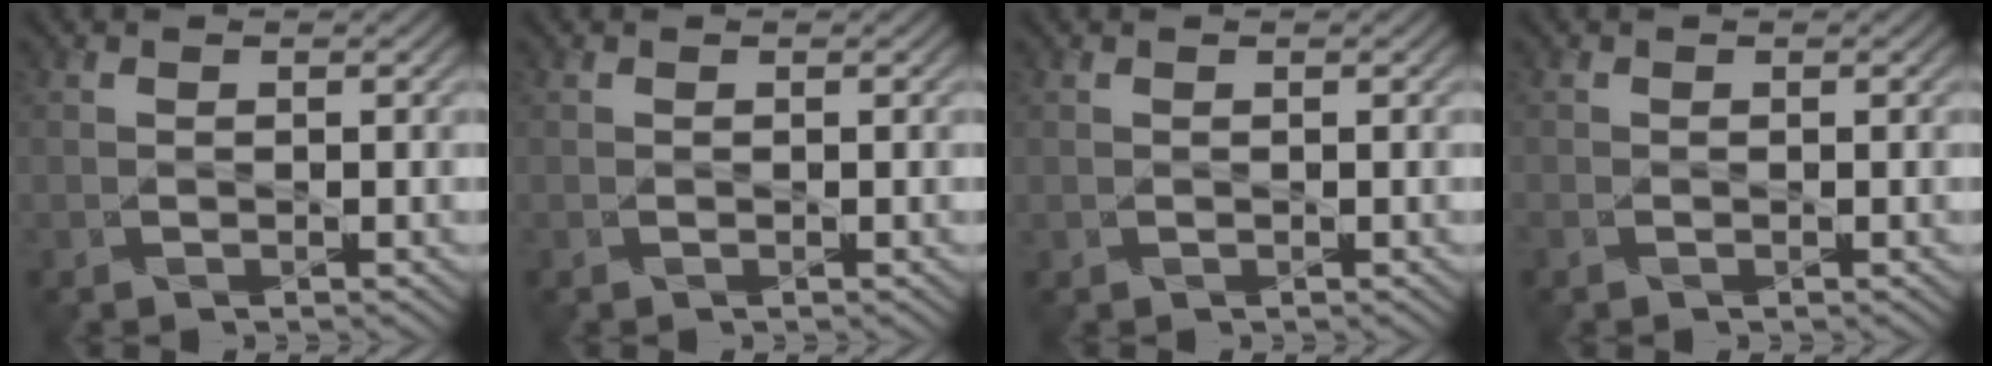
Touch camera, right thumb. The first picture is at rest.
{"total": 0.0}
{"total": 0.0}
{"total": 0.7, "force": [-0.5, 0.3, 0.2], "torque": [-0.008, -0.004, -0.011]}